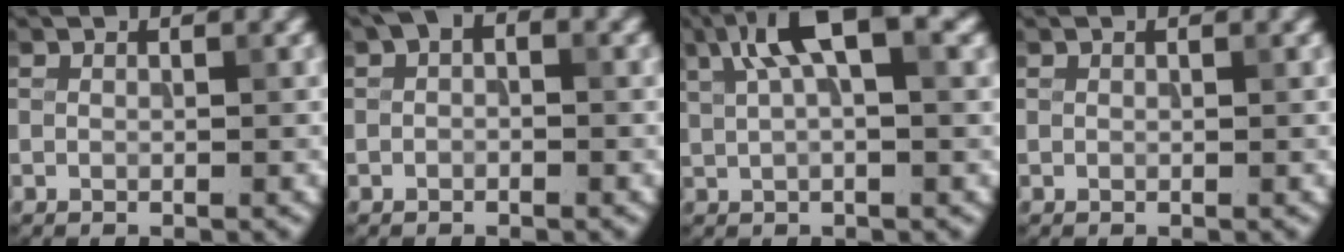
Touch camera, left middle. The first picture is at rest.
{"total": 1.6, "force": [0.3, 0.9, 1.2], "torque": [-0.017, 0.009, -0.001]}
{"total": 7.3, "force": [3.2, 2.3, 6.1], "torque": [-0.113, 0.018, 0.054]}
{"total": 0.0}